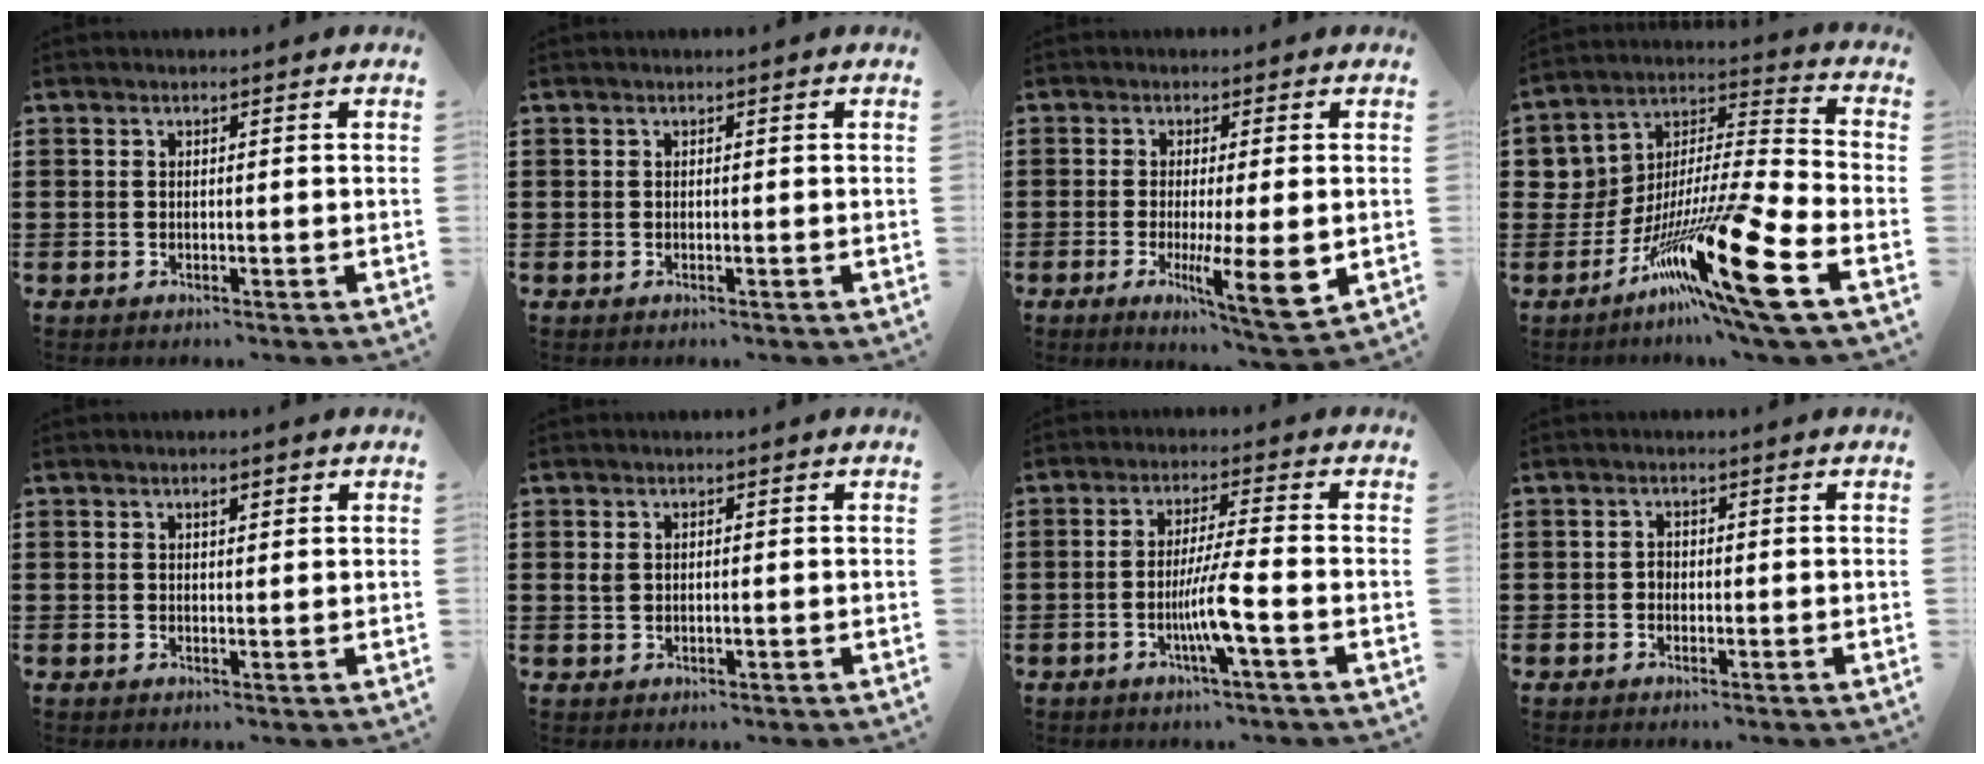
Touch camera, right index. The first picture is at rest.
{"total": 0.0}
{"total": 8.8, "force": [-1.9, 1.3, 8.5], "torque": [-0.144, -0.022, -0.029]}
{"total": 18.6, "force": [-9.5, 2.0, 15.8], "torque": [-0.302, 0.012, -0.159]}
{"total": 1.4, "force": [0.7, 0.5, 1.2], "torque": [-0.016, 0.001, 0.009]}
{"total": 1.3, "force": [0.2, 0.8, 1.0], "torque": [-0.023, 0.005, 0.003]}
{"total": 6.6, "force": [-2.3, -0.3, 6.2], "torque": [-0.117, -0.015, -0.046]}
{"total": 1.0, "force": [-0.4, 0.8, 0.5], "torque": [-0.012, 0.001, -0.008]}